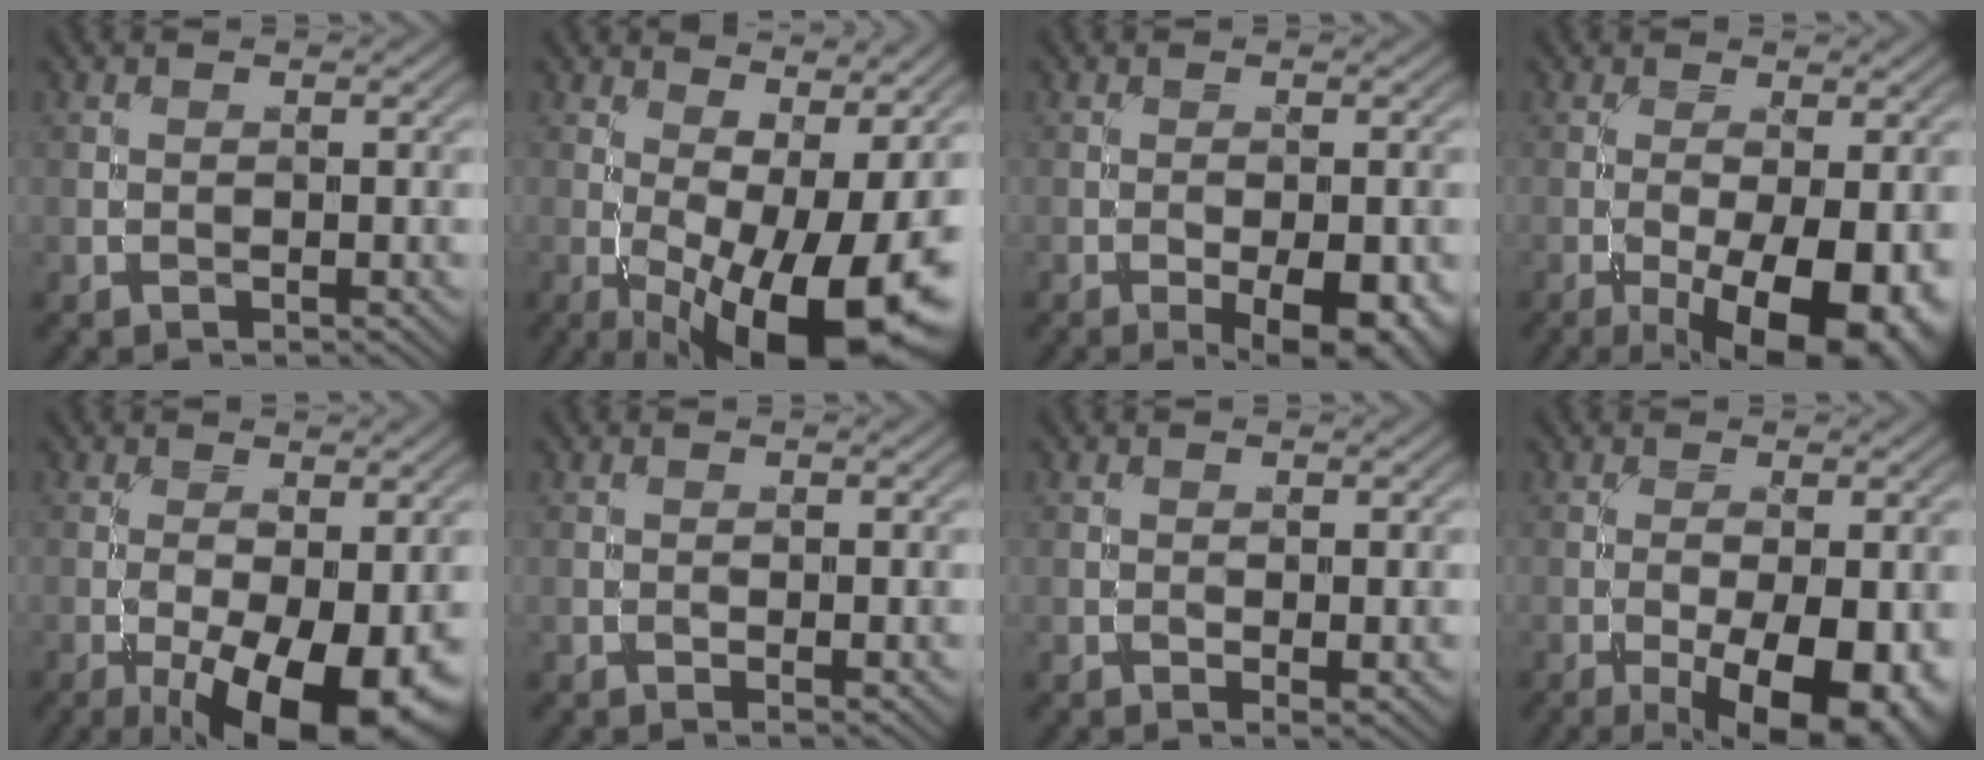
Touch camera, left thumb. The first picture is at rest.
{"total": 16.7, "force": [-3.0, 6.1, 15.2], "torque": [-0.215, -0.009, -0.033]}
{"total": 8.1, "force": [-3.1, 3.2, 6.8], "torque": [-0.091, 0.001, -0.031]}
{"total": 12.4, "force": [-4.6, 4.5, 10.6], "torque": [-0.147, -0.011, -0.059]}
{"total": 13.4, "force": [-5.2, 5.3, 11.1], "torque": [-0.166, -0.021, -0.075]}
{"total": 1.1, "force": [-0.1, 0.4, 1.0], "torque": [-0.015, 0.000, -0.001]}
{"total": 1.8, "force": [-0.2, 0.7, 1.6], "torque": [-0.024, -0.003, -0.001]}
{"total": 11.3, "force": [-4.2, 4.3, 9.6], "torque": [-0.141, -0.013, -0.053]}